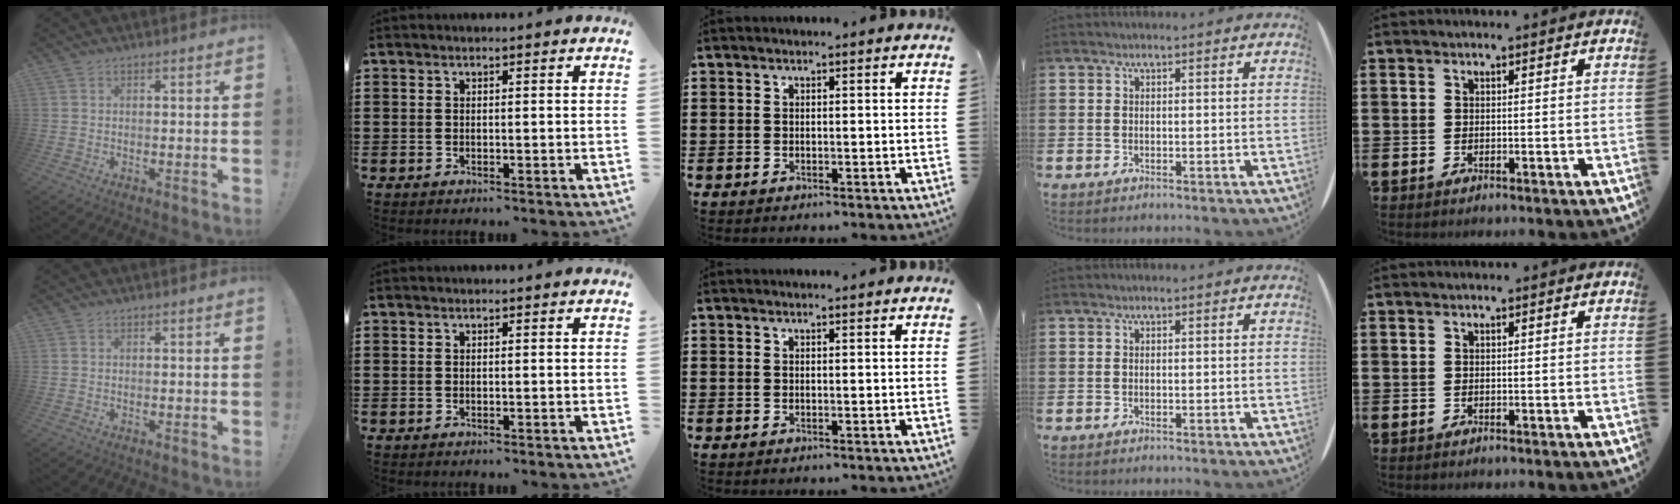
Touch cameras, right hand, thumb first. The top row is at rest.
{"middle": {"total": 0.6, "force": [0.6, 0.0, 0.0], "torque": [0.005, -0.004, 0.010]}}